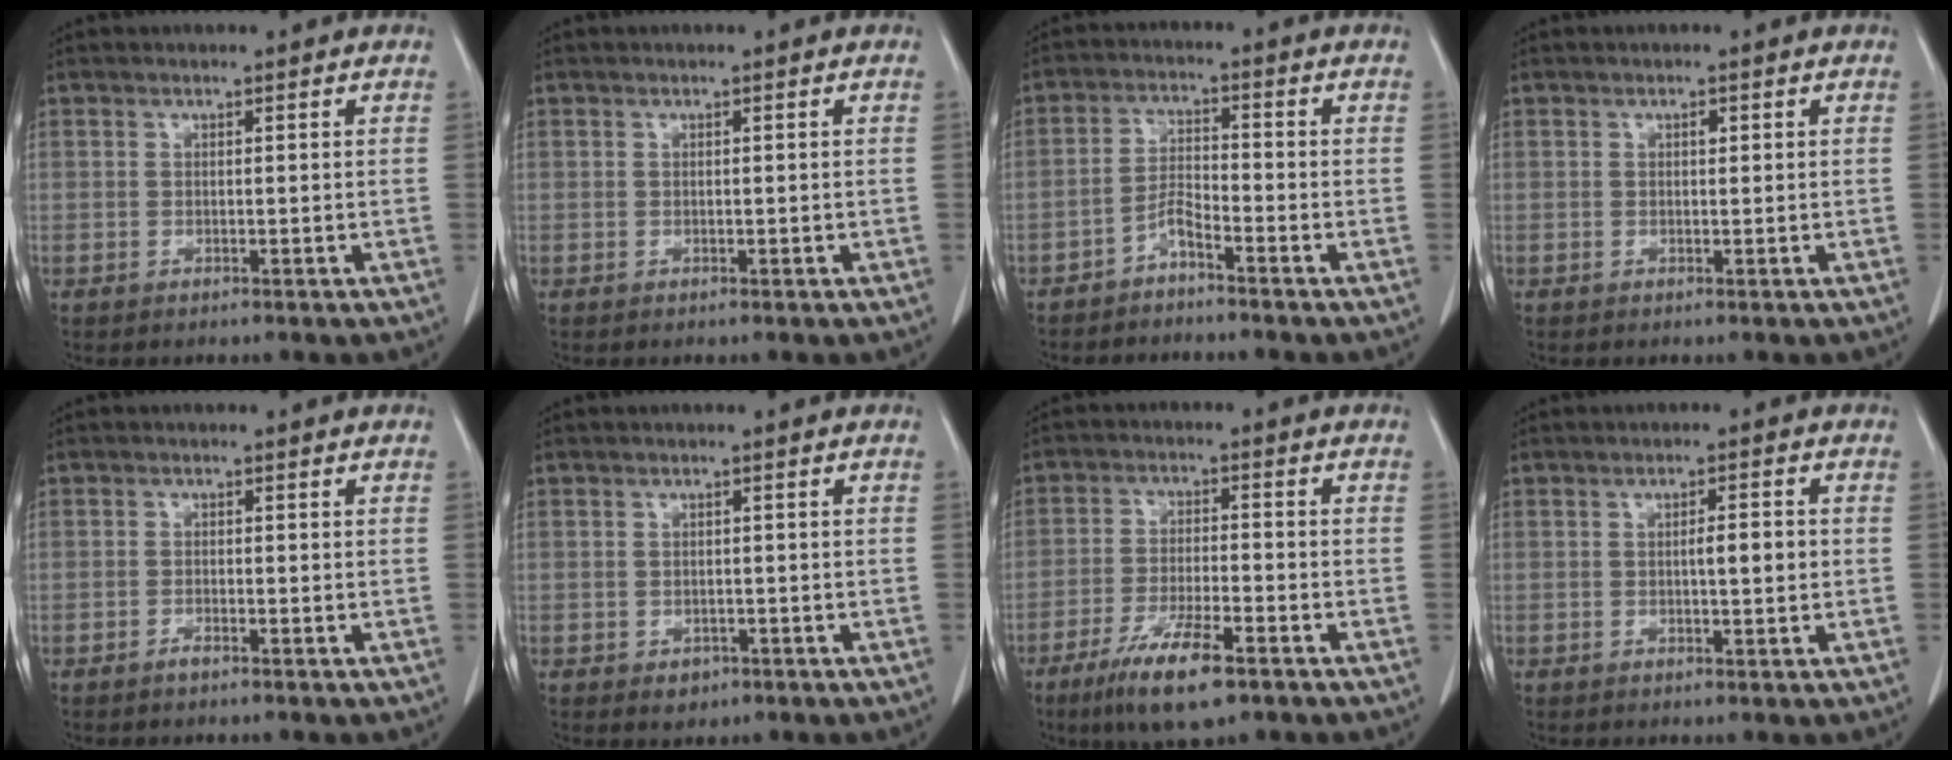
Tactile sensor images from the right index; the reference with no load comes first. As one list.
[{"total": 0.0}, {"total": 3.2, "force": [-2.7, 0.4, 1.7], "torque": [-0.034, 0.002, -0.054]}, {"total": 0.7, "force": [0.2, 0.4, 0.6], "torque": [-0.011, 0.001, 0.003]}, {"total": 0.8, "force": [-0.7, 0.1, 0.4], "torque": [-0.009, 0.001, -0.011]}, {"total": 2.0, "force": [-1.0, 1.6, 0.7], "torque": [-0.004, 0.004, -0.006]}, {"total": 9.7, "force": [-6.0, 1.7, 7.5], "torque": [-0.142, -0.019, -0.102]}, {"total": 3.1, "force": [-0.1, 0.5, 3.0], "torque": [-0.050, 0.001, -0.001]}]